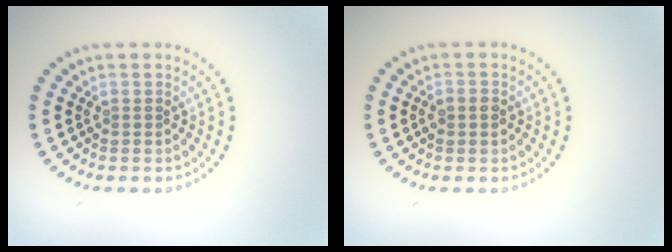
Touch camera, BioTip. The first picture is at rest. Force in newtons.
{"total": 1.0, "press": 0.9, "slide": 0.2}